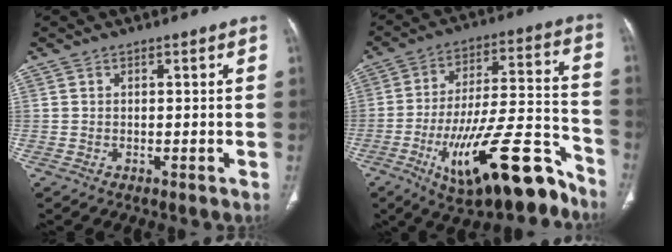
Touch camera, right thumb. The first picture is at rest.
{"total": 23.1, "force": [-13.0, 7.4, 17.6], "torque": [-0.259, 0.075, -0.203]}